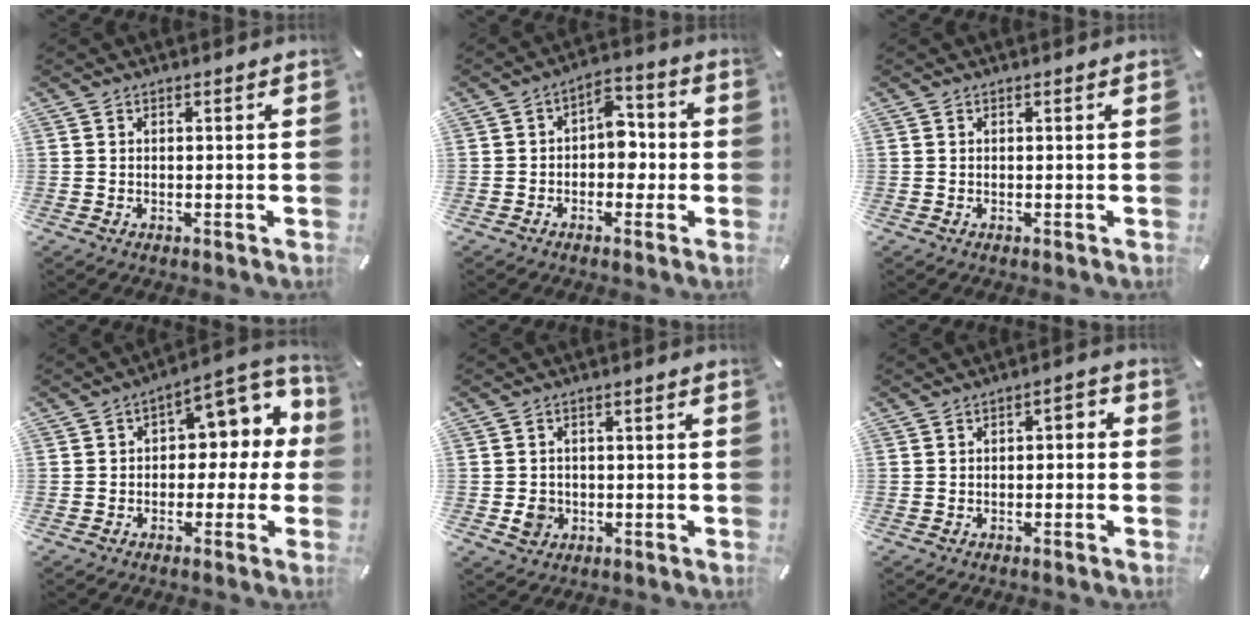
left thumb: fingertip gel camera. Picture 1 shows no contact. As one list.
[{"total": 7.5, "force": [-0.9, 5.4, 5.2], "torque": [-0.062, 0.010, -0.020]}, {"total": 0.0}, {"total": 10.3, "force": [2.6, 6.4, 7.7], "torque": [-0.088, -0.020, 0.042]}, {"total": 4.4, "force": [-1.1, 4.1, 1.4], "torque": [-0.014, -0.003, -0.022]}, {"total": 2.8, "force": [-1.9, 1.4, 1.5], "torque": [-0.024, 0.017, -0.039]}]